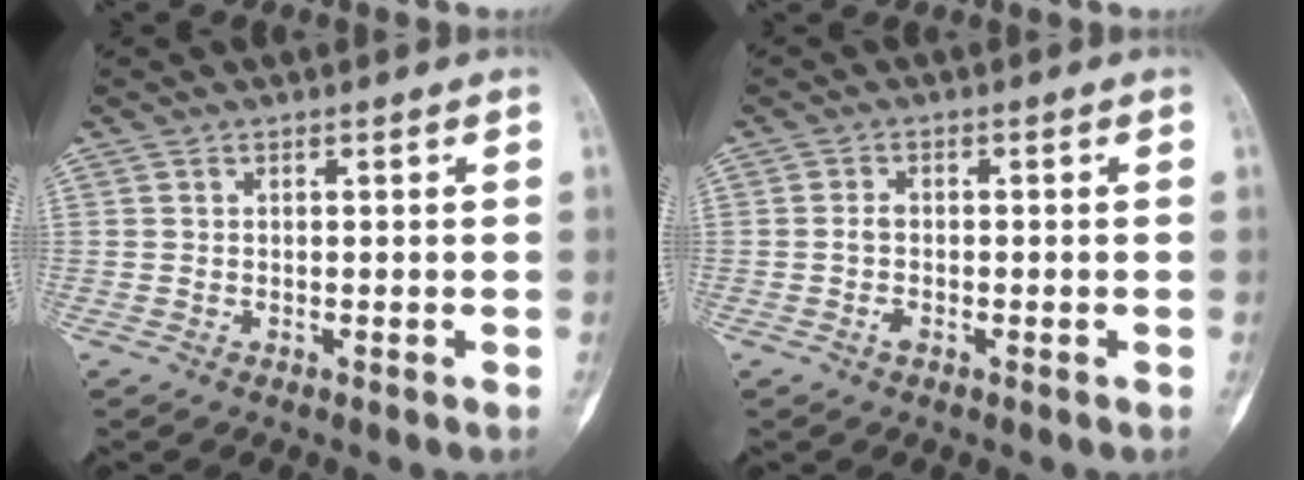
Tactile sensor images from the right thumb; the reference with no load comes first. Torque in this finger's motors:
{"motor_torque": [0.19, 0.39, 0.12, -0.49, 0.00]}